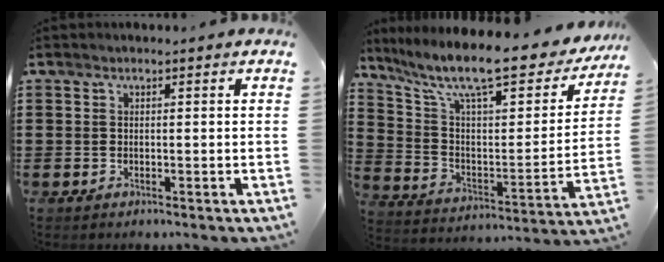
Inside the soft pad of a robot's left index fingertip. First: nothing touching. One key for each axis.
{"total": 12.6, "fx": 10.0, "fy": 1.8, "fz": 7.5, "tx": -0.175, "ty": -0.067, "tz": 0.165}